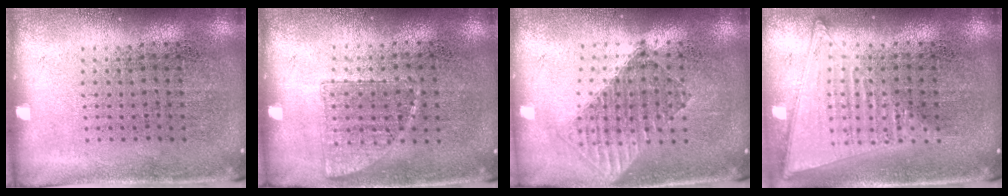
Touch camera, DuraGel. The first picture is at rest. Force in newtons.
{"total": 0.6, "press": 0.6, "slide": 0.3}
{"total": 1.5, "press": 1.3, "slide": 0.7}
{"total": 1.4, "press": 1.3, "slide": 0.5}